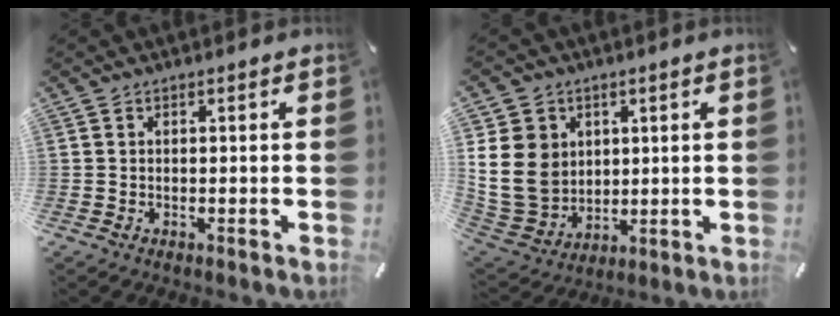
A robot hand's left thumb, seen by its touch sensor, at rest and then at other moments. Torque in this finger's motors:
{"motor_torque": [0.50, 0.56, 0.85, -0.69, 0.36]}